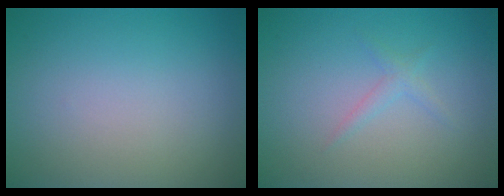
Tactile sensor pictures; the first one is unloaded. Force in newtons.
{"total": 1.1, "press": 1.1, "slide": 0.0}